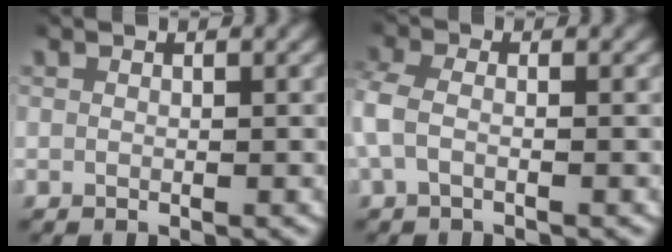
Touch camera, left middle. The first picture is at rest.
{"total": 2.7, "force": [-0.4, 1.6, 2.1], "torque": [-0.069, -0.006, -0.008]}